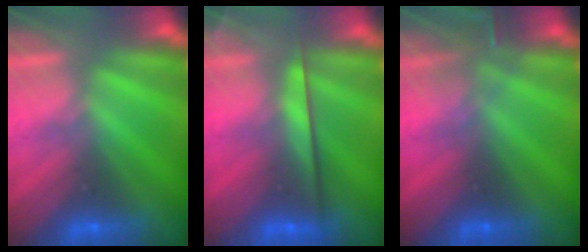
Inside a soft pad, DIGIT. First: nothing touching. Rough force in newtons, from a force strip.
{"total": 2.4}
{"total": 3.0}